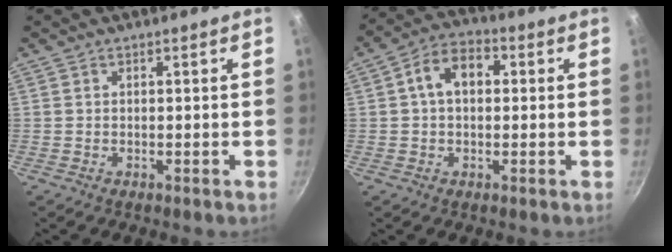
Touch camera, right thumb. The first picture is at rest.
{"total": 8.3, "force": [1.3, 5.6, 6.0], "torque": [-0.078, 0.023, 0.008]}